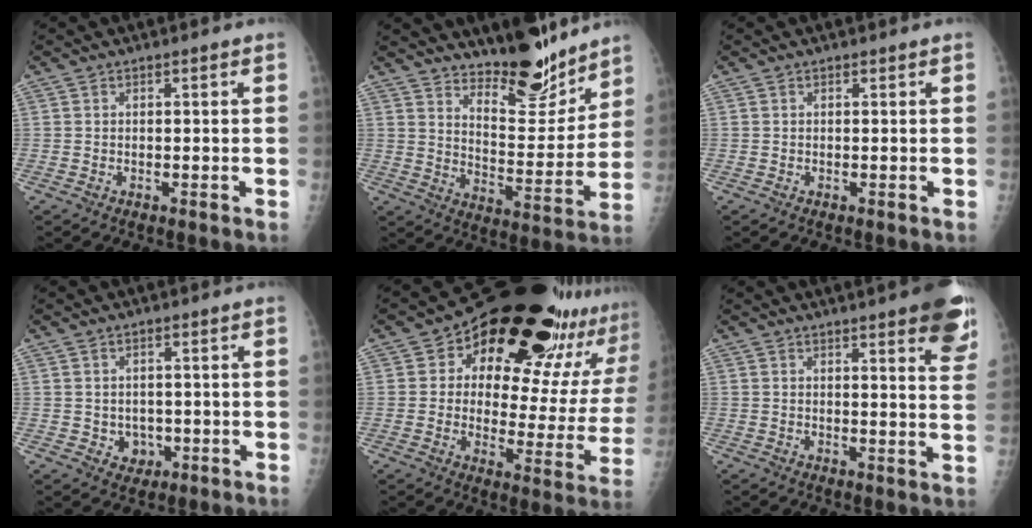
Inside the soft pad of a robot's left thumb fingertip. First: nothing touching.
{"total": 13.6, "force": [11.9, 3.7, 5.4], "torque": [-0.044, -0.102, 0.196]}
{"total": 0.0}
{"total": 3.3, "force": [-0.4, 3.0, 1.4], "torque": [-0.004, 0.000, 0.004]}
{"total": 29.5, "force": [17.7, 12.0, 20.3], "torque": [-0.243, -0.055, 0.242]}
{"total": 12.6, "force": [7.8, 2.8, 9.5], "torque": [-0.092, -0.031, 0.083]}